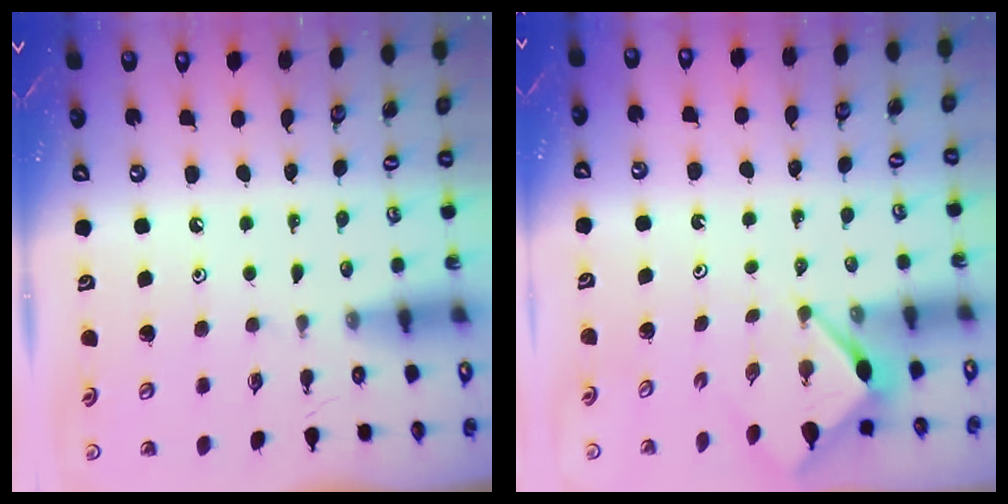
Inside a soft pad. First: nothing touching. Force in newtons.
{"total": 3.5, "press": 3.5, "slide": 0.3}